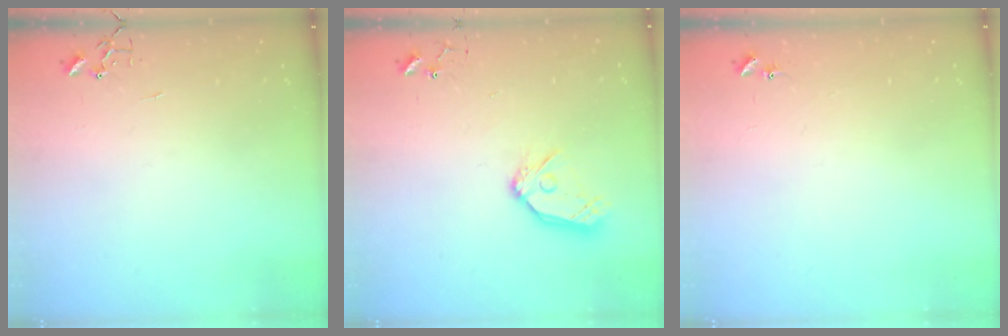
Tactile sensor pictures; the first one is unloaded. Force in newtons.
{"total": 12.1, "press": 12.0, "slide": 1.3}
{"total": 4.3, "press": 4.2, "slide": 0.6}